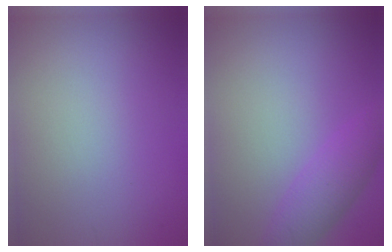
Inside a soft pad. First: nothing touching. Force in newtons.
{"total": 3.2, "press": 3.1, "slide": 0.2}